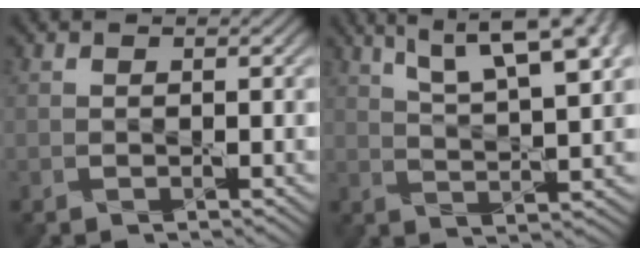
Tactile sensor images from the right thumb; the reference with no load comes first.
{"total": 13.2, "force": [7.7, 3.9, 10.0], "torque": [-0.166, 0.021, 0.106]}